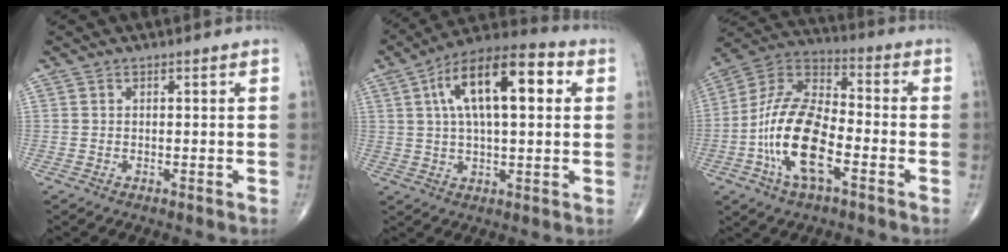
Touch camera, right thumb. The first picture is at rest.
{"total": 17.7, "force": [4.6, 7.5, 15.4], "torque": [-0.237, 0.023, 0.065]}
{"total": 17.6, "force": [-5.3, 8.0, 14.8], "torque": [-0.288, 0.033, -0.105]}